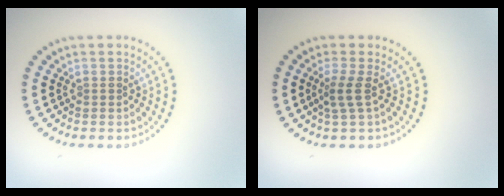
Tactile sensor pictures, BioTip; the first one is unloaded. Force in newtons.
{"total": 1.9, "press": 1.2, "slide": 1.5}